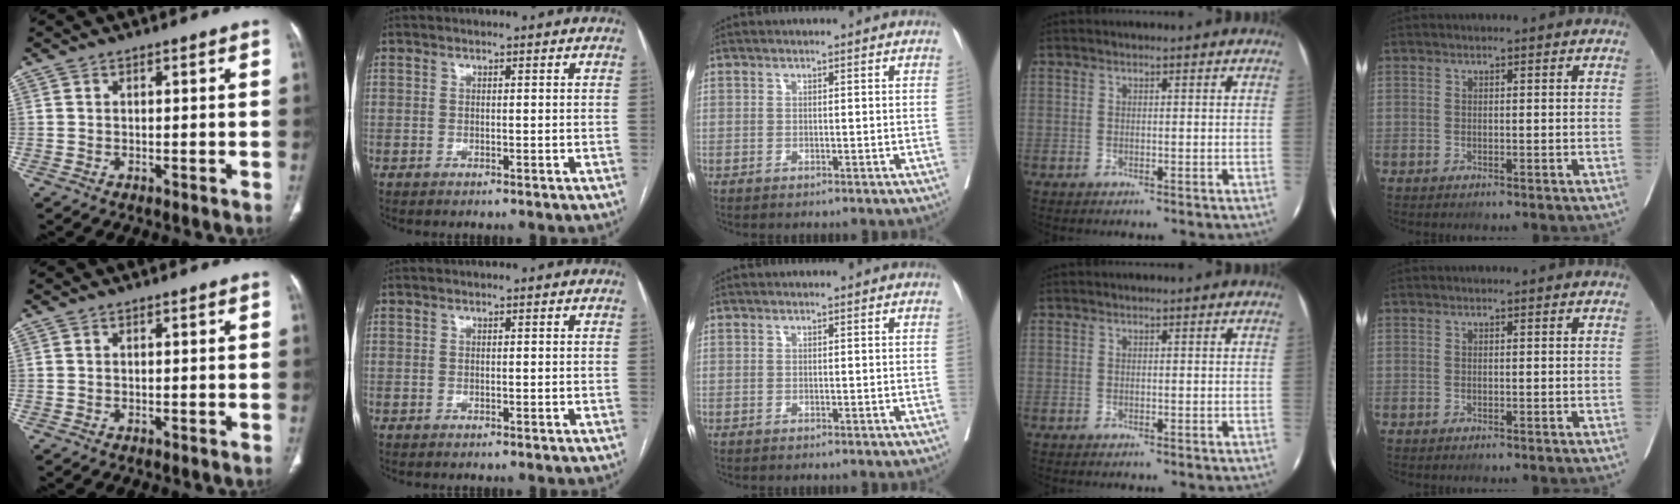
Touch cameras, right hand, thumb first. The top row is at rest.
{}